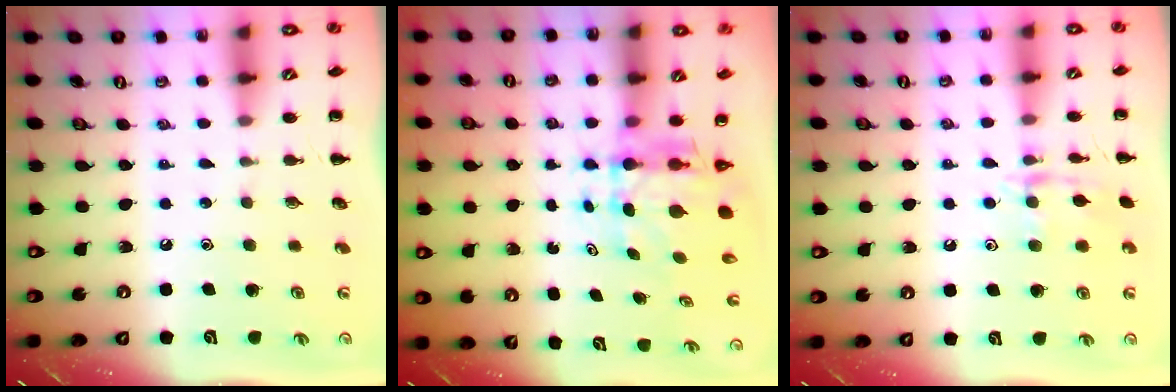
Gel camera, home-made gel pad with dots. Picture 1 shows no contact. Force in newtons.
{"total": 5.8, "press": 5.6, "slide": 1.6}
{"total": 11.0, "press": 11.0, "slide": 0.6}